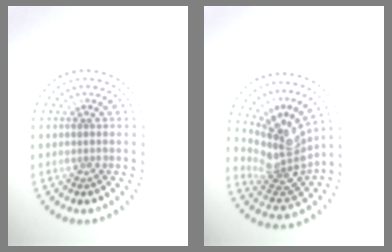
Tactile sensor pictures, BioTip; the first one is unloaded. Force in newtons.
{"total": 4.4, "press": 3.0, "slide": 3.3}